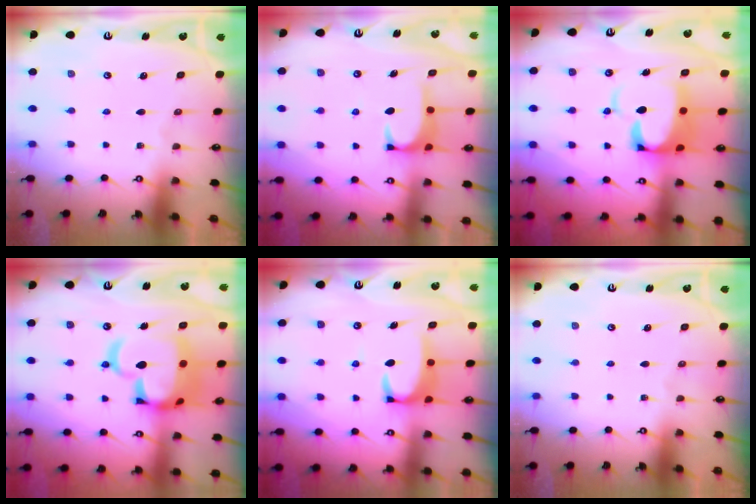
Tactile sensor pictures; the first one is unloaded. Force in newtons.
{"total": 1.5, "press": 1.3, "slide": 0.8}
{"total": 7.8, "press": 7.6, "slide": 1.5}
{"total": 16.5, "press": 16.4, "slide": 1.6}
{"total": 4.2, "press": 4.2, "slide": 0.6}
{"total": 0.0}